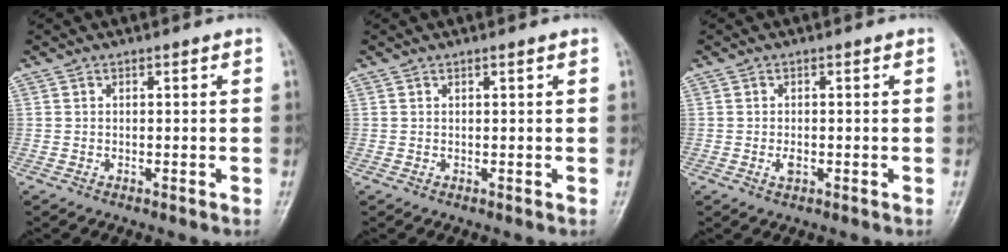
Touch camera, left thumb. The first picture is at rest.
{"total": 0.6, "force": [0.4, 0.1, 0.5], "torque": [-0.006, 0.000, 0.005]}
{"total": 1.8, "force": [-0.5, 1.1, 1.3], "torque": [-0.022, 0.000, -0.008]}